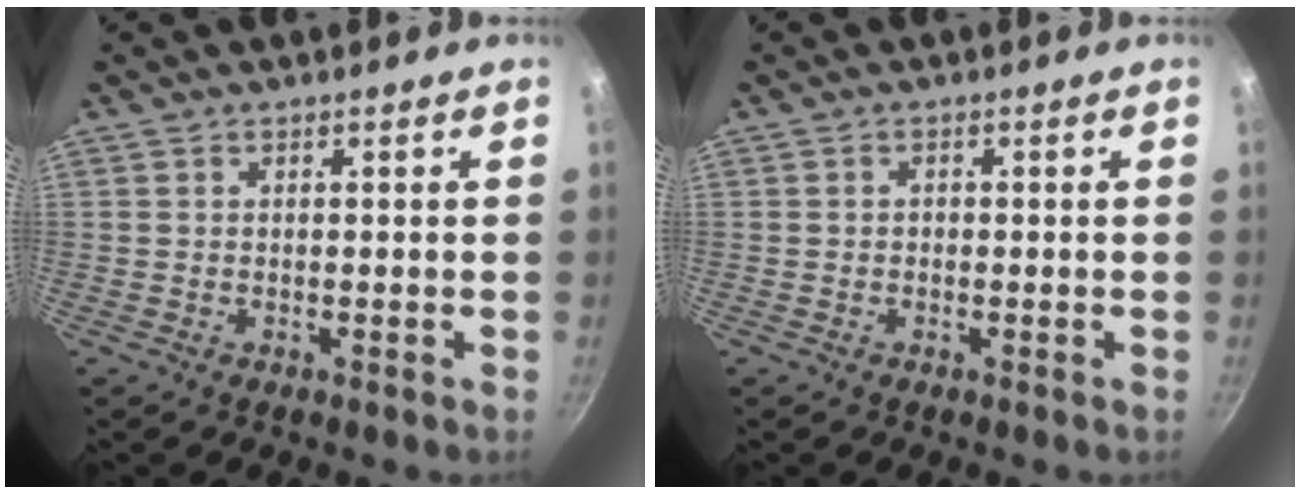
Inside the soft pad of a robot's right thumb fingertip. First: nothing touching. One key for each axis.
{"total": 0.6, "fx": -0.2, "fy": 0.5, "fz": 0.3, "tx": -0.004, "ty": 0.004, "tz": -0.003}